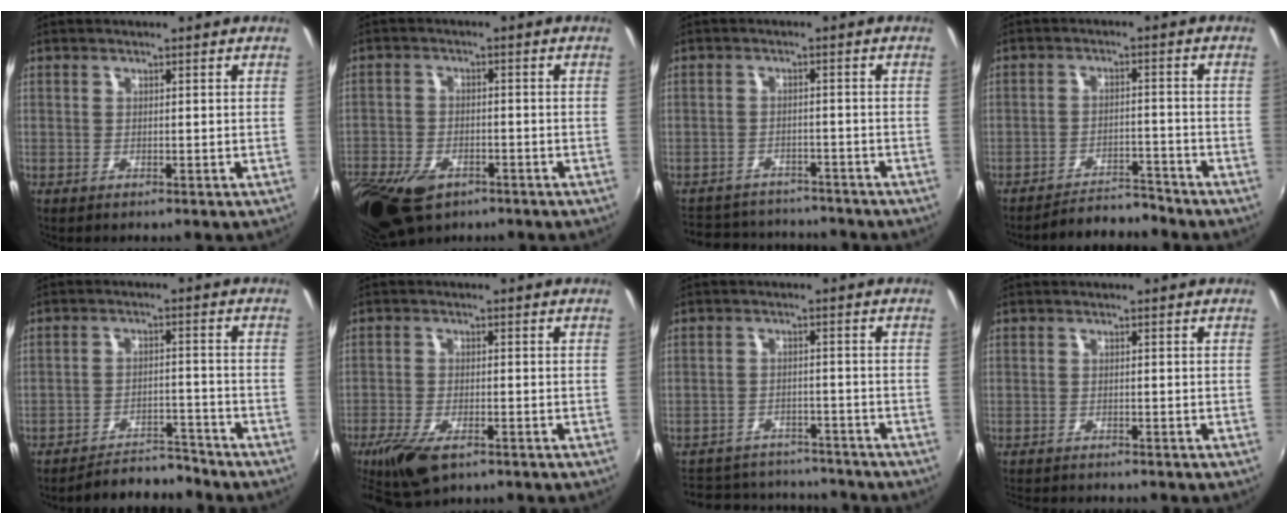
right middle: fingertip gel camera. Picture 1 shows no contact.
{"total": 15.5, "force": [-9.2, 9.1, 8.7], "torque": [-0.233, -0.043, -0.158]}
{"total": 12.3, "force": [-10.8, 4.8, 3.2], "torque": [-0.087, 0.022, -0.152]}
{"total": 6.9, "force": [-6.8, 0.6, 0.7], "torque": [-0.035, 0.007, -0.102]}
{"total": 7.9, "force": [-7.8, 1.0, 1.0], "torque": [-0.037, 0.010, -0.114]}
{"total": 8.7, "force": [-5.6, 3.4, 5.6], "torque": [-0.139, -0.030, -0.103]}
{"total": 15.0, "force": [-12.9, 6.4, 4.4], "torque": [-0.114, 0.026, -0.171]}
{"total": 4.7, "force": [-4.5, 0.5, 1.3], "torque": [-0.037, -0.018, -0.076]}